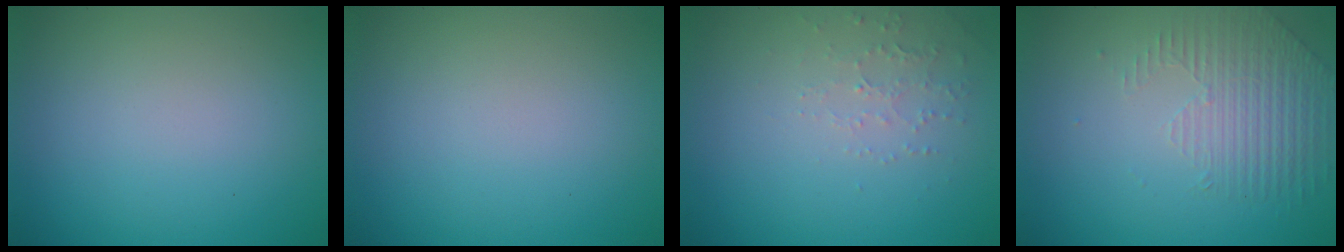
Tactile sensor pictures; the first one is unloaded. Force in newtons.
{"total": 0.0}
{"total": 1.5, "press": 1.5, "slide": 0.5}
{"total": 1.7, "press": 1.3, "slide": 1.1}